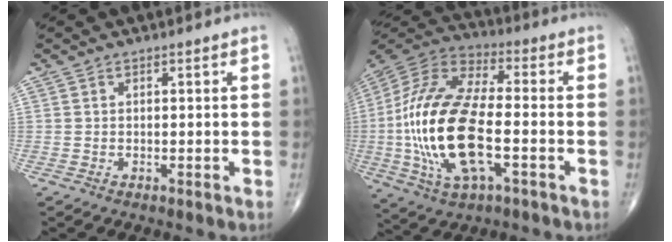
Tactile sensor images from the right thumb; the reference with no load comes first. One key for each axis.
{"total": 23.3, "fx": -3.9, "fy": 10.0, "fz": 20.7, "tx": -0.448, "ty": 0.016, "tz": -0.067}